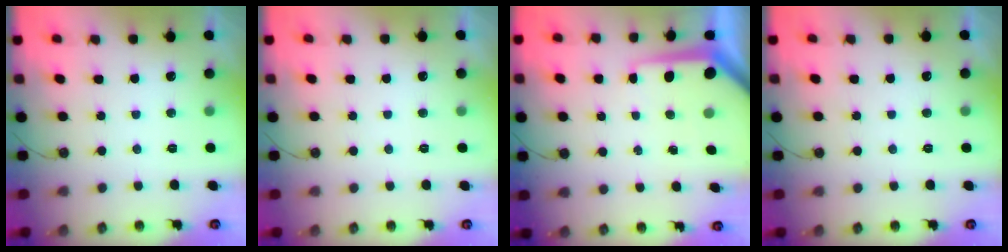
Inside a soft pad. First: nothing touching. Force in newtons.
{"total": 0.0}
{"total": 7.4, "press": 7.4, "slide": 0.7}
{"total": 0.0}